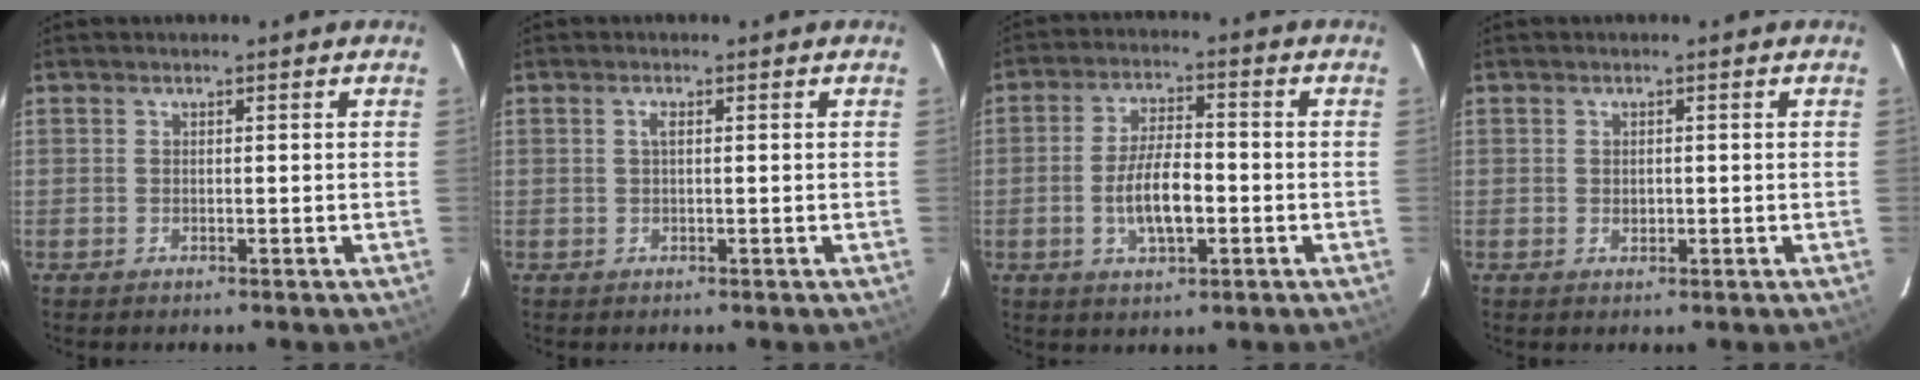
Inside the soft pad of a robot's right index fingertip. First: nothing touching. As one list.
[{"total": 1.0, "force": [0.2, 0.2, 0.9], "torque": [-0.018, 0.003, 0.001]}, {"total": 8.5, "force": [-2.1, 3.2, 7.6], "torque": [-0.148, 0.000, -0.034]}, {"total": 1.1, "force": [-0.1, 1.0, 0.6], "torque": [-0.008, 0.001, 0.001]}]